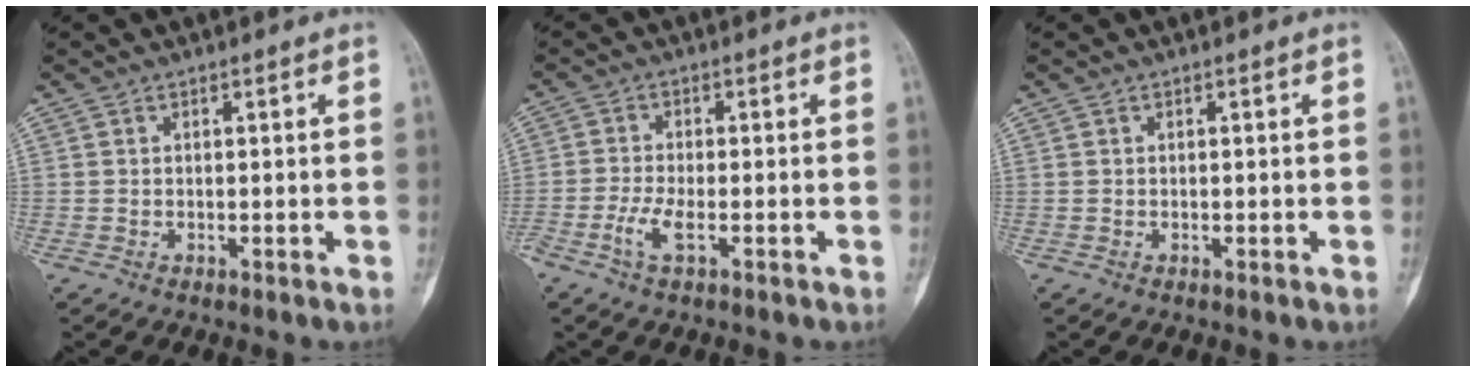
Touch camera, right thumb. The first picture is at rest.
{"total": 3.8, "force": [-1.6, 1.1, 3.3], "torque": [-0.080, 0.004, -0.036]}
{"total": 0.0}